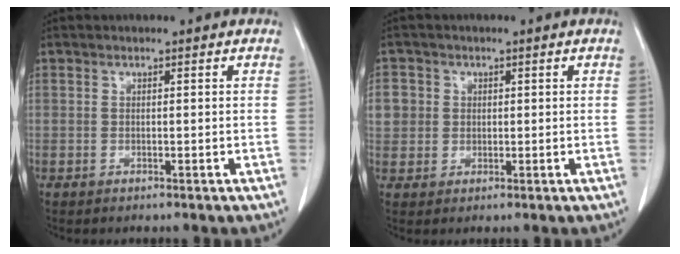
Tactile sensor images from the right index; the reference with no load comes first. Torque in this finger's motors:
{"motor_torque": [0.19, 0.12, 0.10, 0.03]}